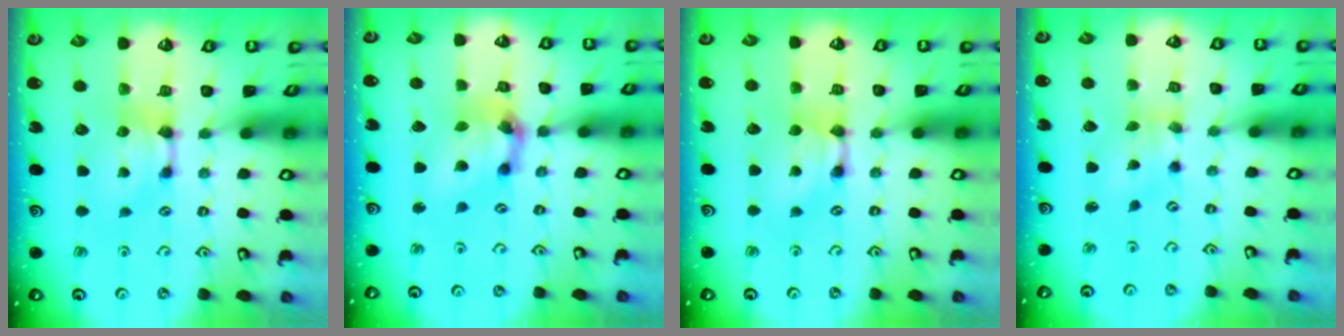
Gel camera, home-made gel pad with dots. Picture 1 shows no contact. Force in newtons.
{"total": 6.5, "press": 6.1, "slide": 2.1}
{"total": 1.3, "press": 1.3, "slide": 0.1}
{"total": 1.2, "press": 0.0, "slide": 1.2}